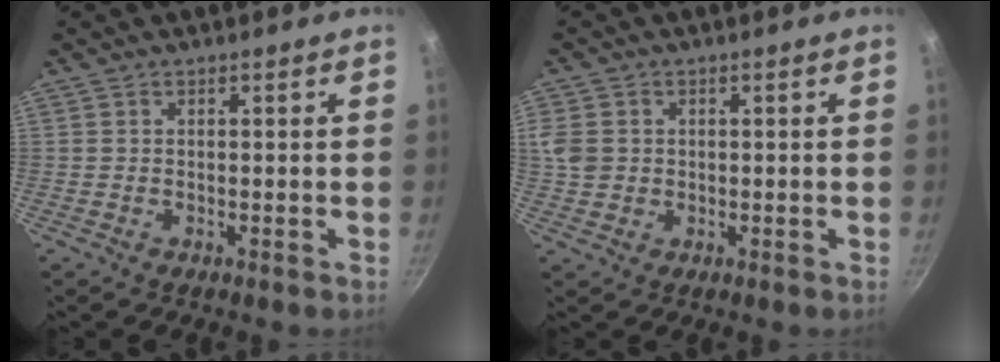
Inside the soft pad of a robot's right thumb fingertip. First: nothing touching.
{"total": 5.4, "force": [0.8, 4.7, 2.6], "torque": [-0.047, -0.002, 0.014]}